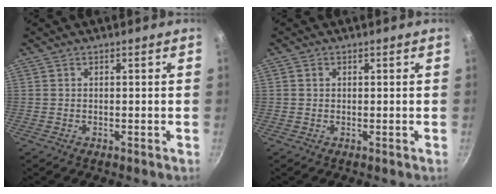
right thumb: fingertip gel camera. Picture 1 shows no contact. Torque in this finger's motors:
{"motor_torque": [-0.53, 0.24, -0.28, 0.21, 0.05]}